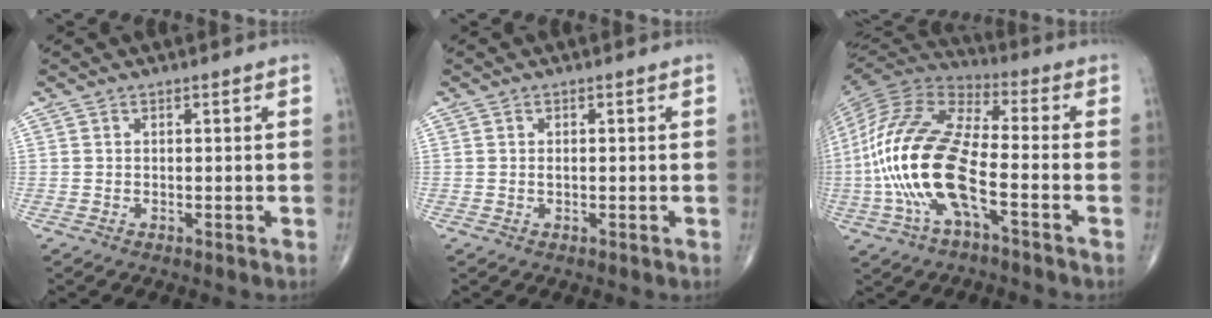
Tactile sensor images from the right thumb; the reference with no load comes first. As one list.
[{"total": 0.8, "force": [0.0, 0.4, 0.6], "torque": [-0.013, 0.001, 0.001]}, {"total": 20.8, "force": [-5.0, 7.9, 18.6], "torque": [-0.407, 0.027, -0.094]}]